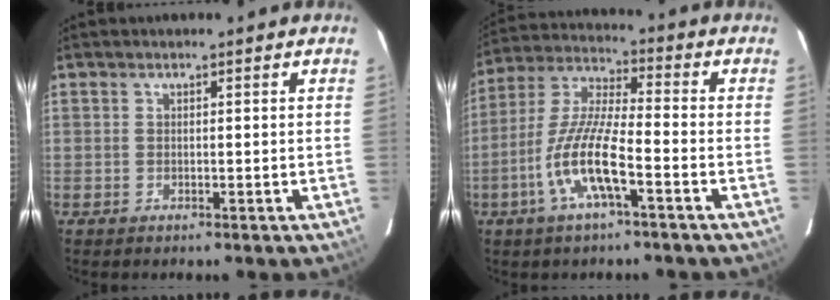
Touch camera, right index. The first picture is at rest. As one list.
[{"total": 12.0, "force": [-5.1, 2.0, 10.7], "torque": [-0.225, -0.005, -0.101]}]